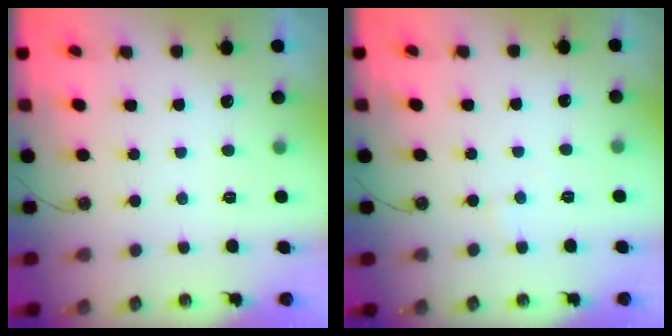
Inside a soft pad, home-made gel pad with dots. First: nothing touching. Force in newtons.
{"total": 2.6, "press": 2.5, "slide": 0.5}